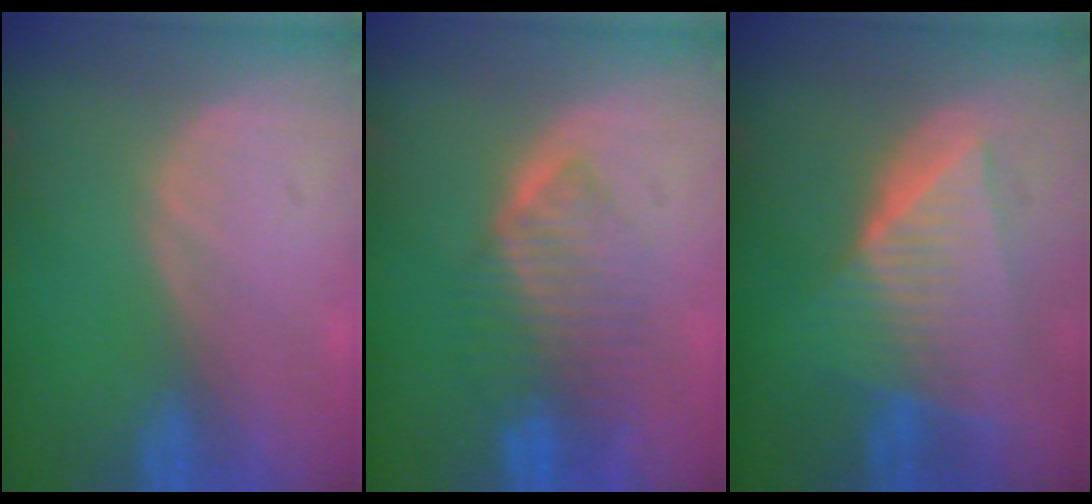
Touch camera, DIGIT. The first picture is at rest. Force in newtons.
{"total": 6.6, "press": 6.6, "slide": 0.2}
{"total": 10.0, "press": 10.0, "slide": 0.7}